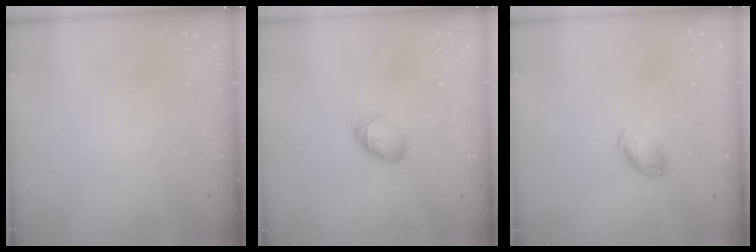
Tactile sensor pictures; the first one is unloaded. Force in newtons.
{"total": 5.6, "press": 5.6, "slide": 0.9}
{"total": 6.9, "press": 6.8, "slide": 1.1}